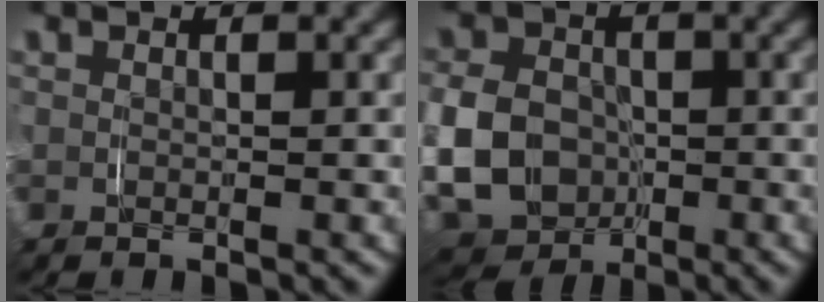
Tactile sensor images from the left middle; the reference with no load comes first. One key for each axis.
{"total": 8.3, "fx": -1.8, "fy": 7.1, "fz": 4.0, "tx": -0.104, "ty": -0.028, "tz": -0.026}